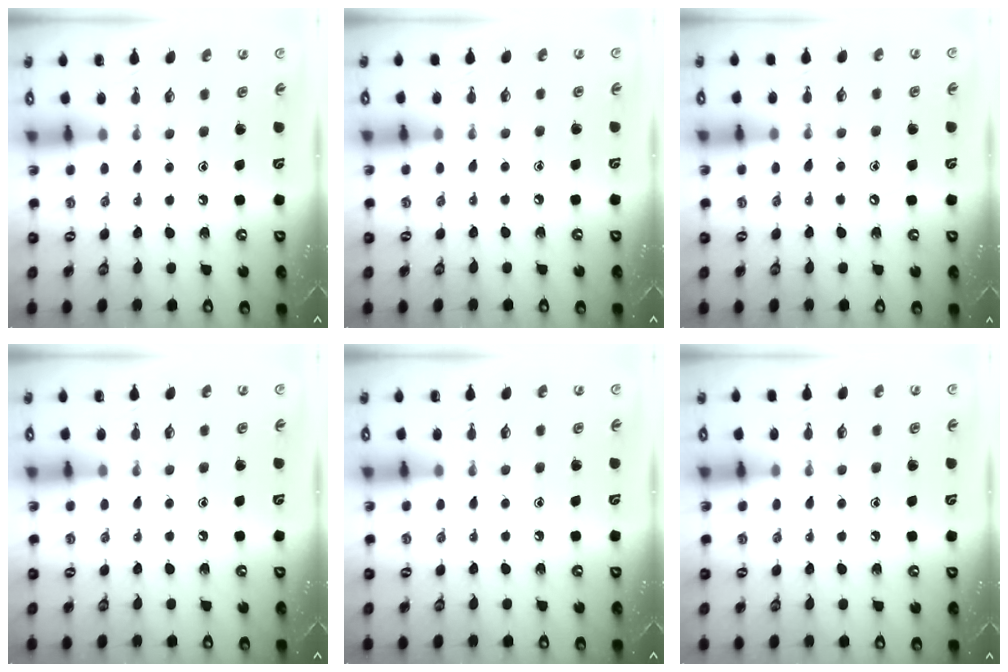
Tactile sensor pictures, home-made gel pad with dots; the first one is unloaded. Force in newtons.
{"total": 2.6, "press": 2.6, "slide": 0.3}
{"total": 4.9, "press": 4.9, "slide": 0.5}
{"total": 0.0}
{"total": 0.0}
{"total": 3.0, "press": 2.9, "slide": 0.5}